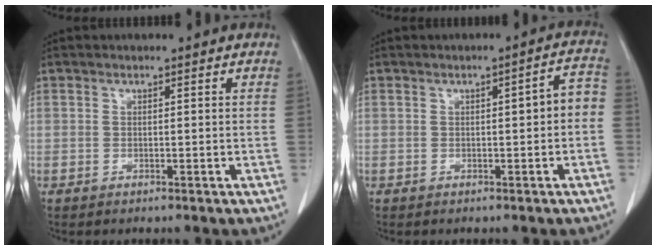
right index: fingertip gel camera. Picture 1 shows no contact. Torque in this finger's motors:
{"motor_torque": [0.34, -0.01, 0.14, 0.04]}